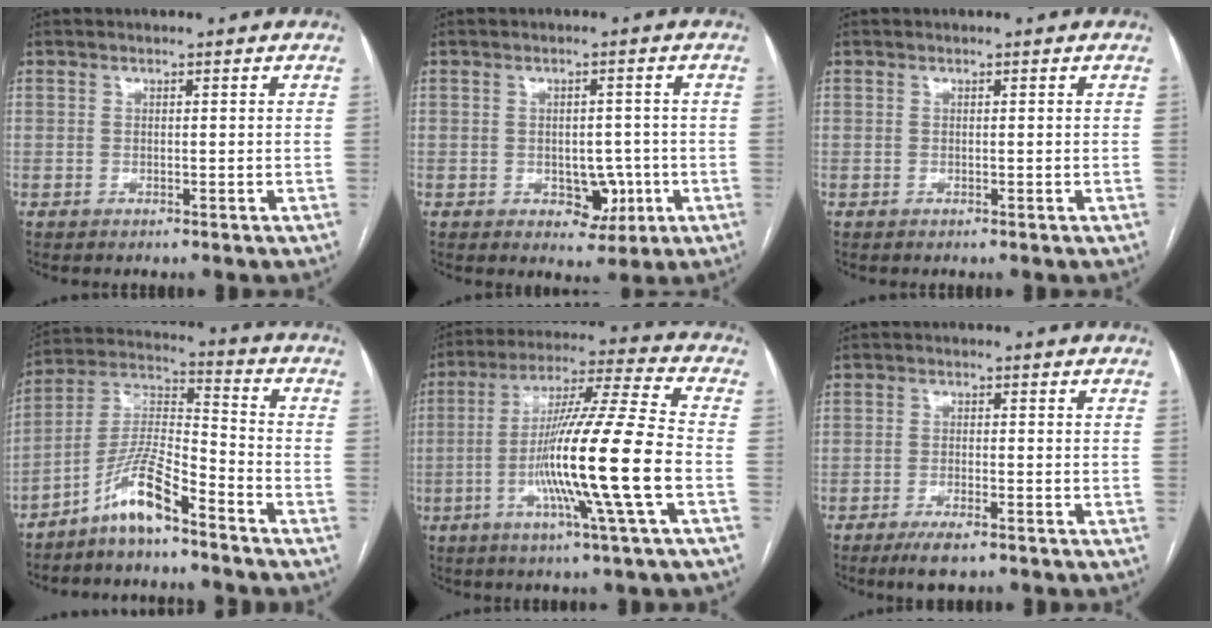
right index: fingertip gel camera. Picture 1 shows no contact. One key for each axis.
{"total": 5.0, "fx": -1.3, "fy": 3.3, "fz": 3.5, "tx": -0.036, "ty": 0.007, "tz": -0.007}
{"total": 0.0}
{"total": 9.7, "fx": -6.9, "fy": 1.4, "fz": 6.8, "tx": -0.146, "ty": 0.009, "tz": -0.134}
{"total": 17.4, "fx": -4.3, "fy": -1.6, "fz": 16.8, "tx": -0.304, "ty": -0.009, "tz": -0.087}
{"total": 4.4, "fx": -3.0, "fy": 0.9, "fz": 3.0, "tx": -0.059, "ty": -0.006, "tz": -0.049}